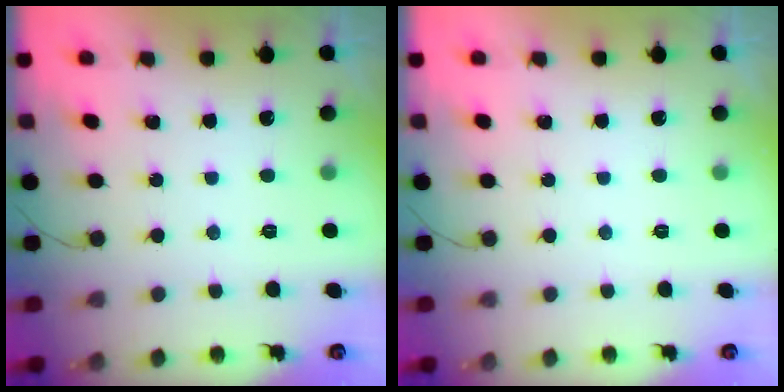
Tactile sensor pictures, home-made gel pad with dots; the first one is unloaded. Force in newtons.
{"total": 0.0}